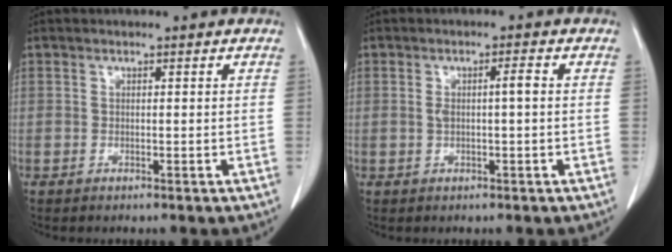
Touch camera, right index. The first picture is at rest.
{"total": 2.7, "force": [0.1, 0.3, 2.6], "torque": [-0.052, 0.009, 0.005]}